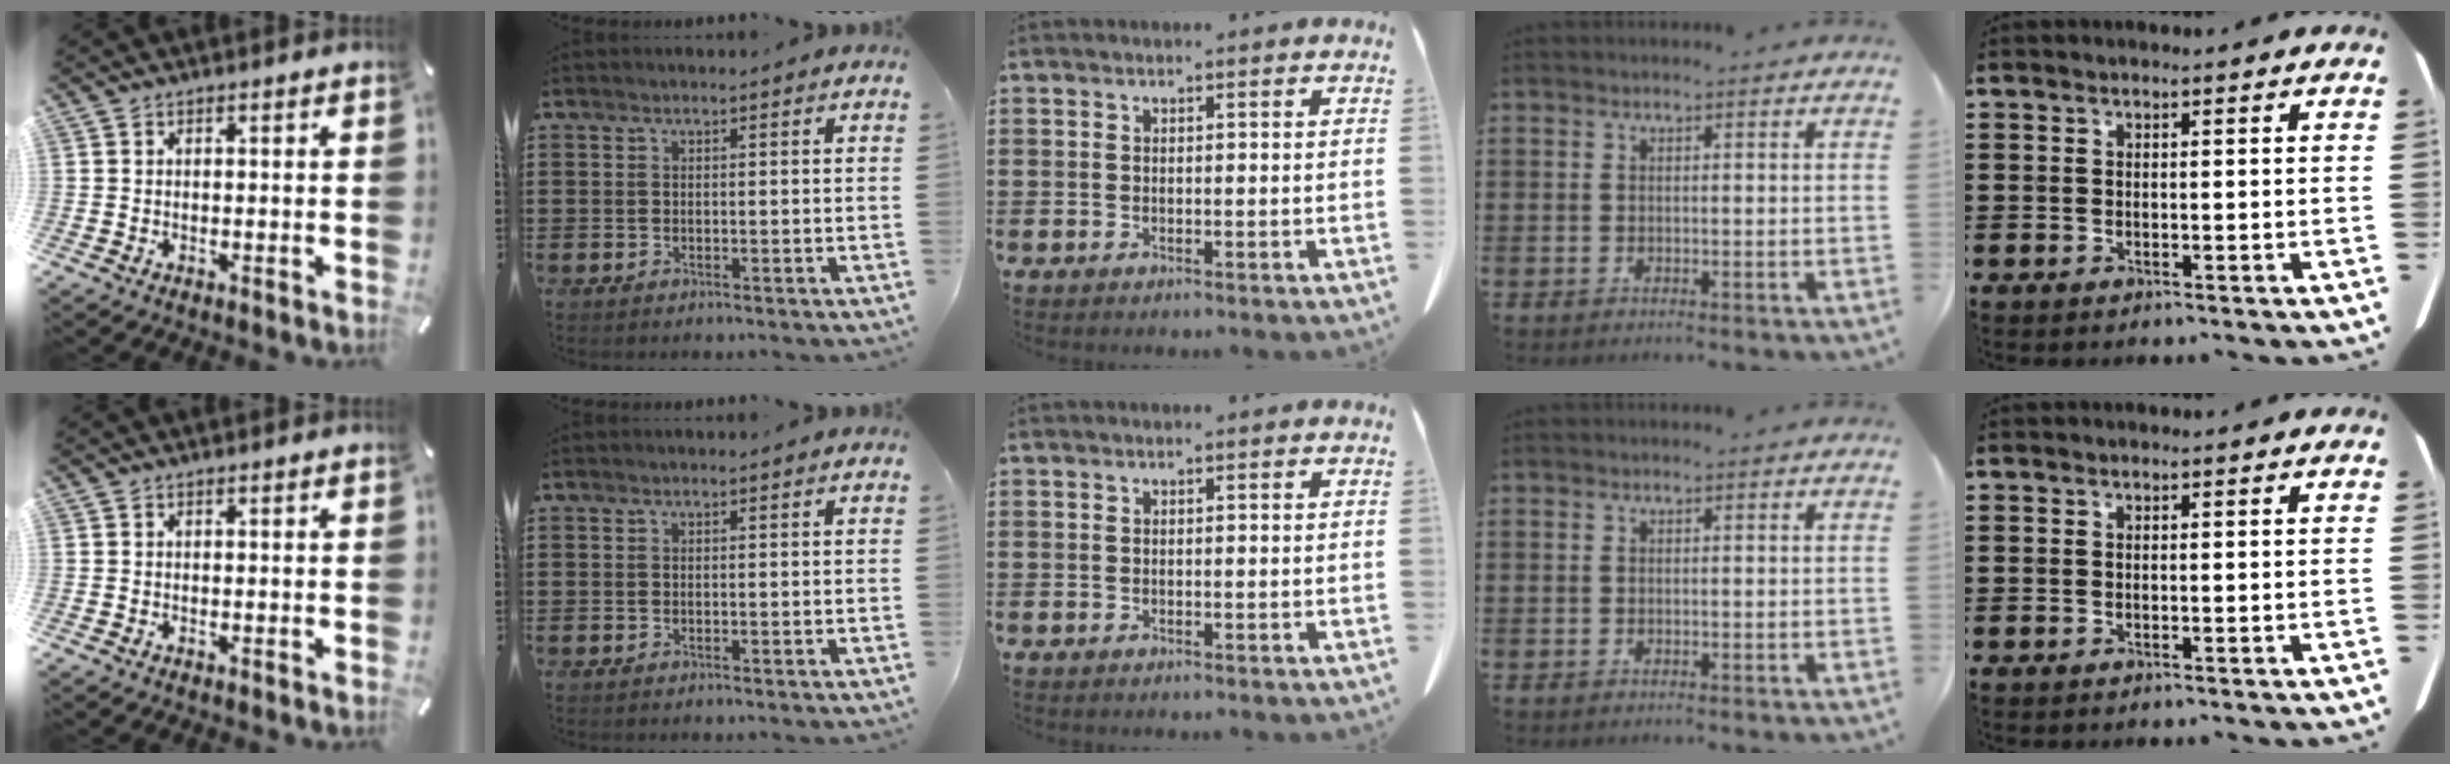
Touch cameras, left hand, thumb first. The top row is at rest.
{}